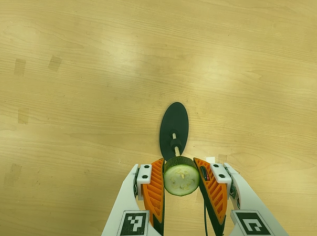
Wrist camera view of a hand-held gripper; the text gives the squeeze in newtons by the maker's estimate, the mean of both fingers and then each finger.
{"total": 11.4, "left": 11.3, "right": 11.5}